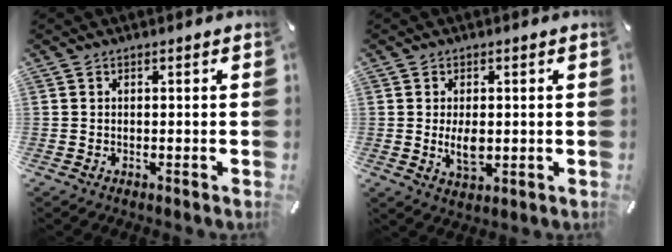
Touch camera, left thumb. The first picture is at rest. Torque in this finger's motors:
{"motor_torque": [0.88, 1.45, 0.09, 0.00, 0.01]}